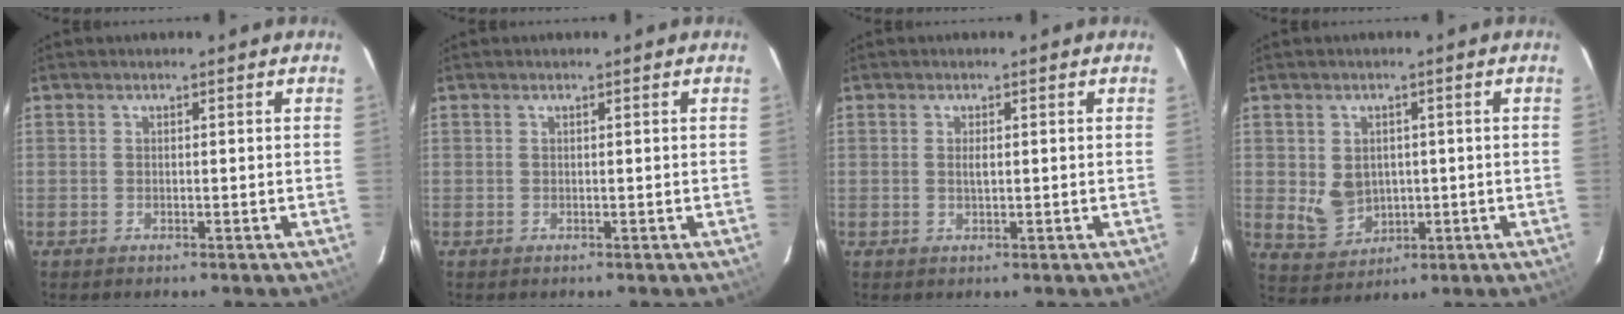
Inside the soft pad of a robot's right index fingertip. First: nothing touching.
{"total": 0.0}
{"total": 1.4, "force": [0.2, 0.6, 1.3], "torque": [-0.023, -0.001, 0.004]}
{"total": 6.3, "force": [0.2, 5.4, 3.3], "torque": [-0.068, -0.002, 0.024]}